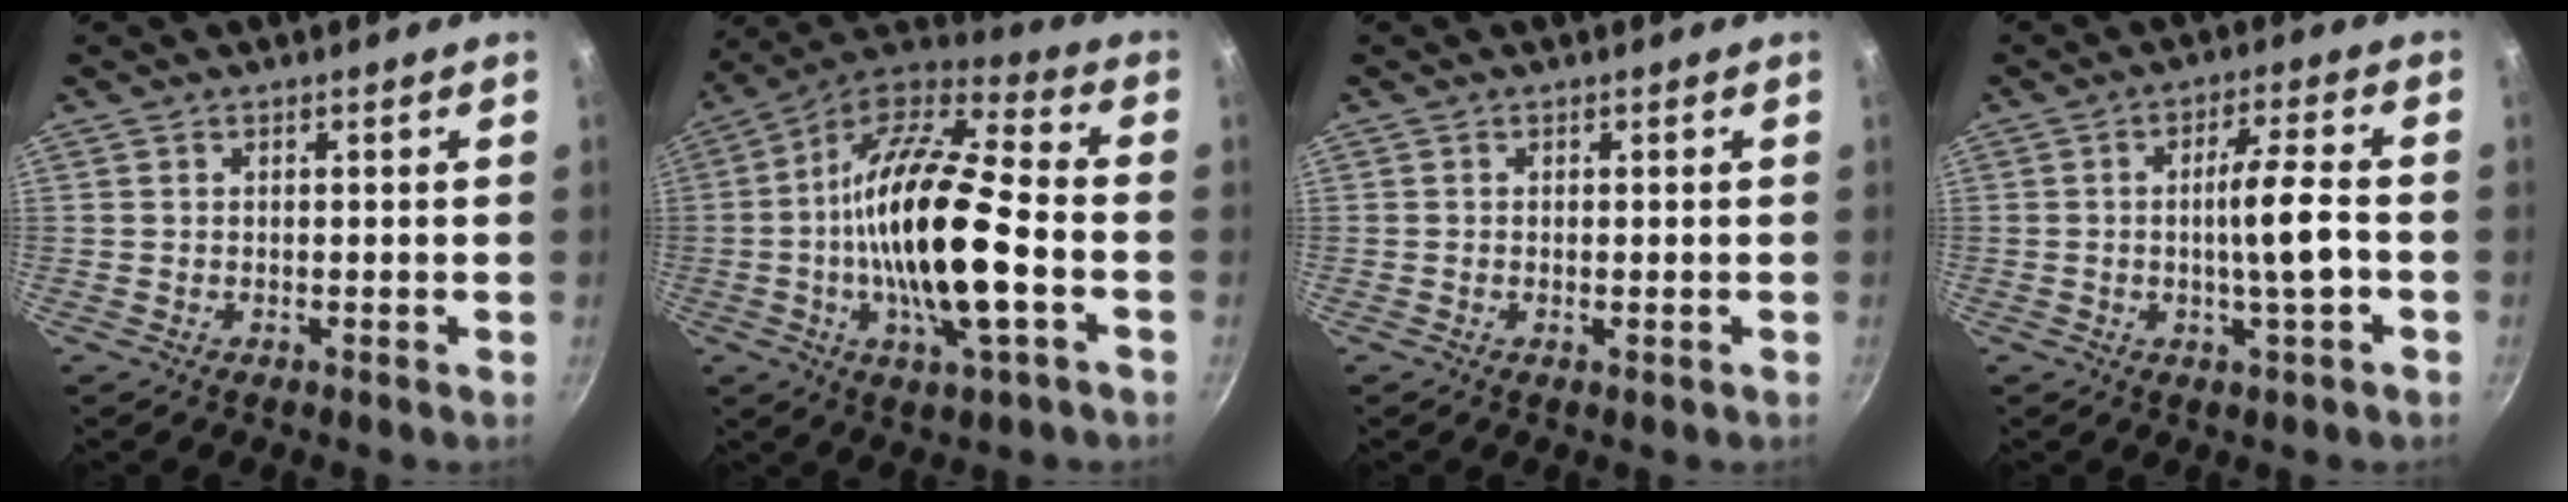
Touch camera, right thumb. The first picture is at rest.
{"total": 22.7, "force": [-3.8, 7.2, 21.2], "torque": [-0.395, 0.025, -0.084]}
{"total": 0.7, "force": [-0.2, 0.1, 0.7], "torque": [-0.013, -0.002, -0.003]}
{"total": 8.2, "force": [-1.5, 0.9, 8.0], "torque": [-0.137, 0.015, -0.026]}